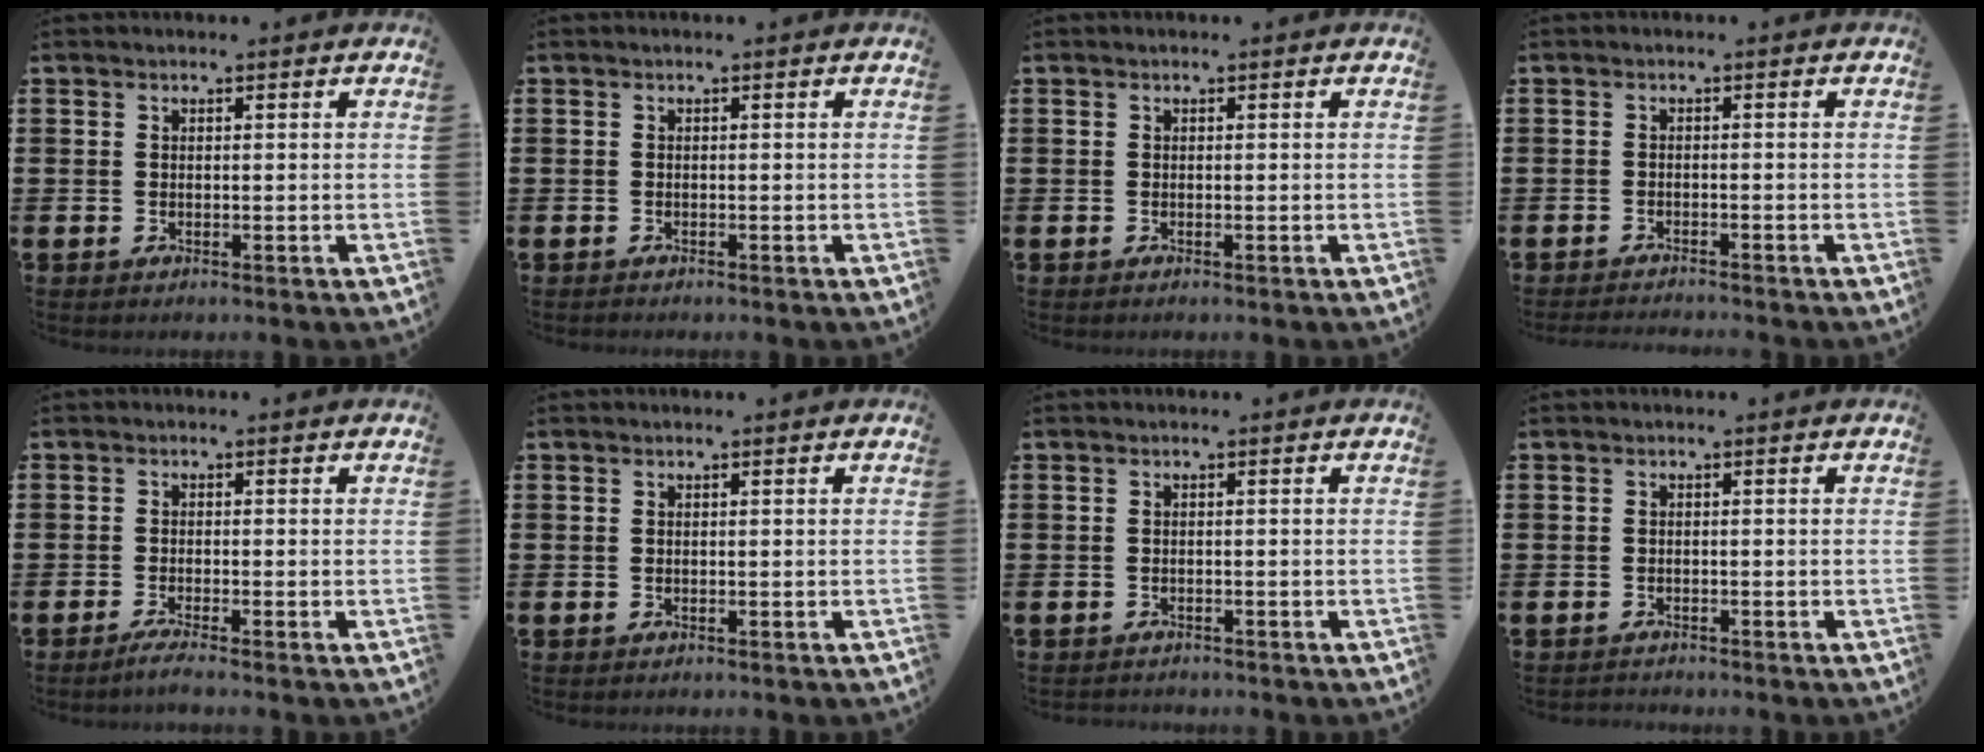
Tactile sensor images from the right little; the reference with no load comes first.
{"total": 0.0}
{"total": 0.0}
{"total": 1.1, "force": [-1.1, -0.2, 0.0], "torque": [-0.001, 0.000, -0.022]}
{"total": 1.5, "force": [-1.0, 0.0, 1.0], "torque": [-0.016, -0.001, -0.019]}
{"total": 0.0}
{"total": 0.6, "force": [-0.6, 0.1, -0.1], "torque": [-0.002, 0.000, -0.012]}
{"total": 0.5, "force": [-0.5, 0.1, 0.0], "torque": [-0.002, -0.001, -0.011]}